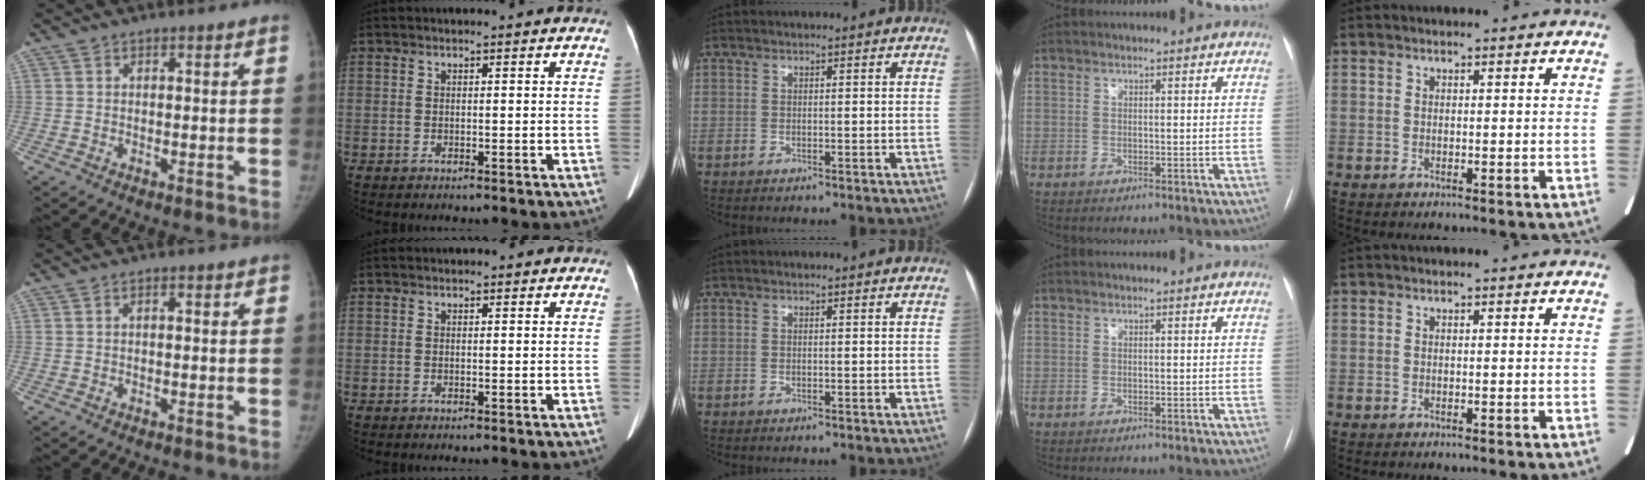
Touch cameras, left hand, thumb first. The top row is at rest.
{"thumb": {"total": 0.6, "force": [0.0, 0.4, 0.5], "torque": [-0.001, 0.002, -0.004]}}